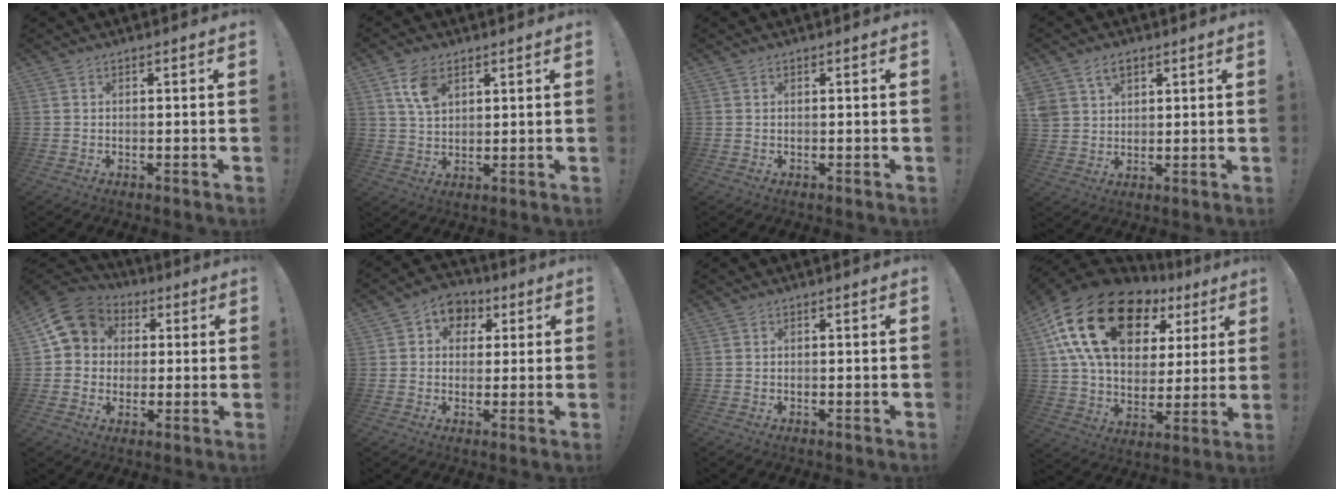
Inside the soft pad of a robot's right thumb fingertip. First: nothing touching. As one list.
[{"total": 7.6, "force": [3.8, 4.6, 4.7], "torque": [-0.078, -0.009, 0.073]}, {"total": 0.0}, {"total": 6.4, "force": [3.7, 4.7, 2.4], "torque": [-0.039, -0.013, 0.073]}, {"total": 12.0, "force": [3.8, 10.2, 5.1], "torque": [-0.073, -0.008, 0.079]}, {"total": 7.0, "force": [1.5, 6.3, 2.5], "torque": [-0.018, -0.003, 0.030]}, {"total": 0.0}, {"total": 24.5, "force": [11.4, 14.5, 16.1], "torque": [-0.279, -0.046, 0.215]}]